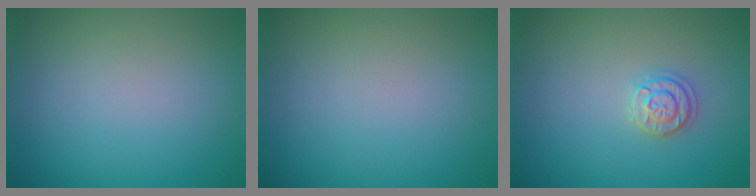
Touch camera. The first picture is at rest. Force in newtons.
{"total": 0.0}
{"total": 1.8, "press": 1.8, "slide": 0.1}